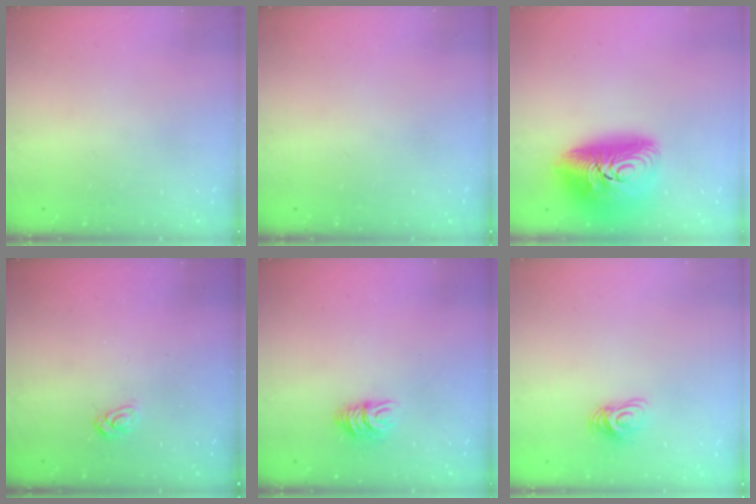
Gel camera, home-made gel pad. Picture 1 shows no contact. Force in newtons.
{"total": 0.0}
{"total": 20.4, "press": 20.4, "slide": 1.6}
{"total": 5.5, "press": 5.5, "slide": 0.3}
{"total": 6.8, "press": 6.8, "slide": 0.2}
{"total": 5.5, "press": 5.5, "slide": 0.7}